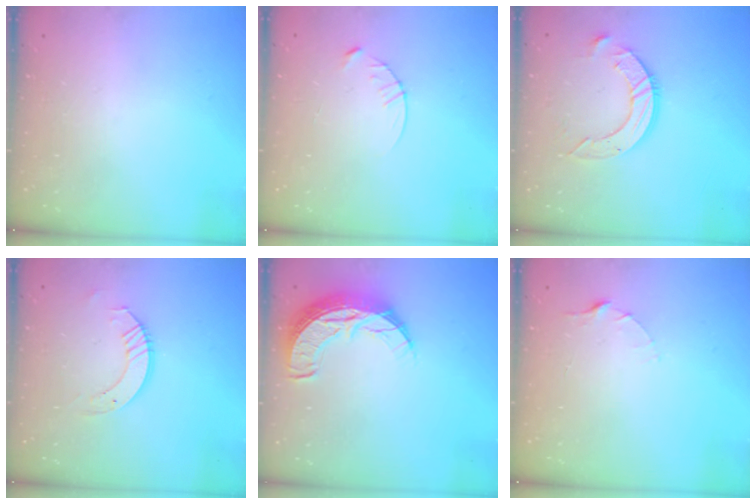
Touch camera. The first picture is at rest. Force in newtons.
{"total": 3.6, "press": 3.6, "slide": 0.5}
{"total": 10.0, "press": 10.0, "slide": 1.0}
{"total": 5.7, "press": 5.7, "slide": 0.3}
{"total": 11.5, "press": 11.5, "slide": 0.9}
{"total": 2.5, "press": 2.5, "slide": 0.3}